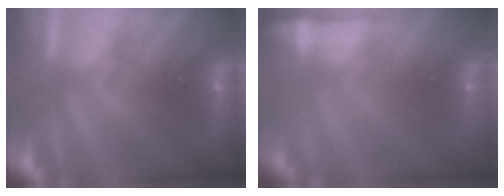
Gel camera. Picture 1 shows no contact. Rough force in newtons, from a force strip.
{"total": 6.6}